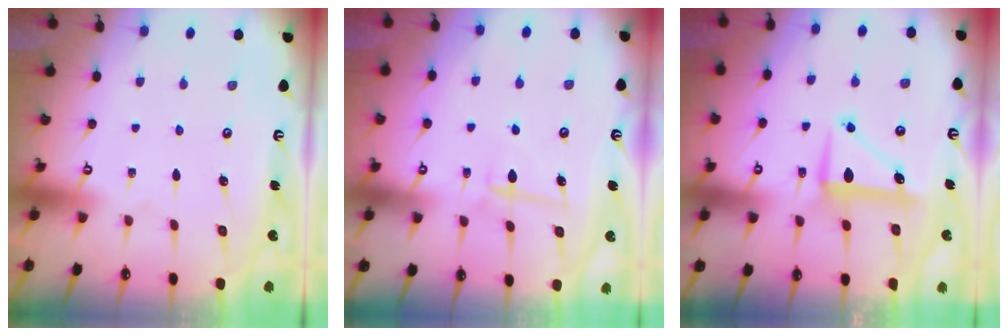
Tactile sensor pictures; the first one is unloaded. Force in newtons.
{"total": 6.2, "press": 6.1, "slide": 1.2}
{"total": 8.3, "press": 8.2, "slide": 0.3}